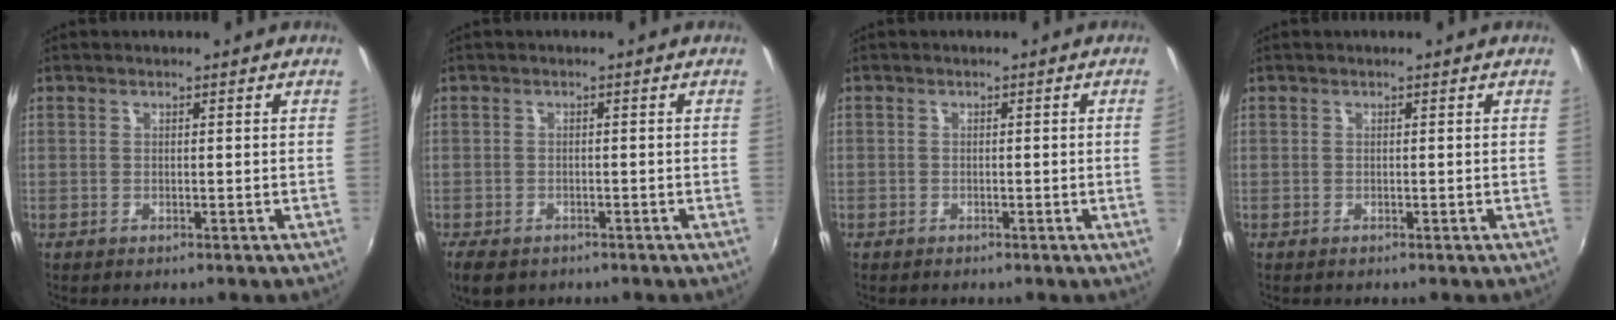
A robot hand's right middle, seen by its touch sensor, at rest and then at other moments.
{"total": 5.7, "force": [-3.8, 3.2, 2.8], "torque": [-0.071, -0.022, -0.063]}
{"total": 0.6, "force": [-0.4, -0.1, 0.4], "torque": [-0.014, 0.000, -0.011]}
{"total": 0.0}